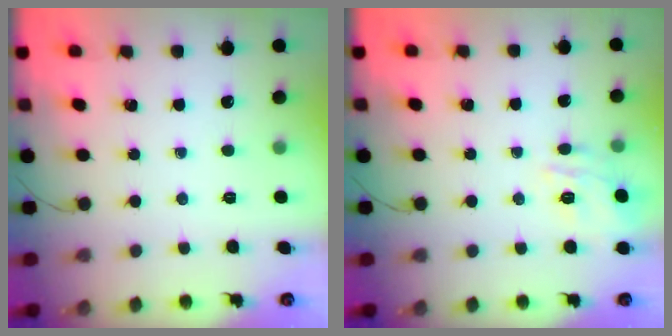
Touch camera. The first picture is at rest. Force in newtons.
{"total": 10.1, "press": 10.0, "slide": 1.0}